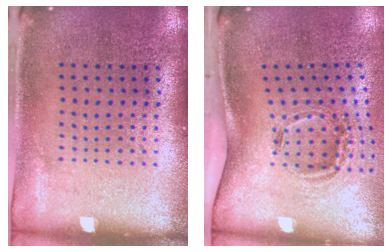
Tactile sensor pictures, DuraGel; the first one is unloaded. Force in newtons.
{"total": 1.6, "press": 1.1, "slide": 1.1}